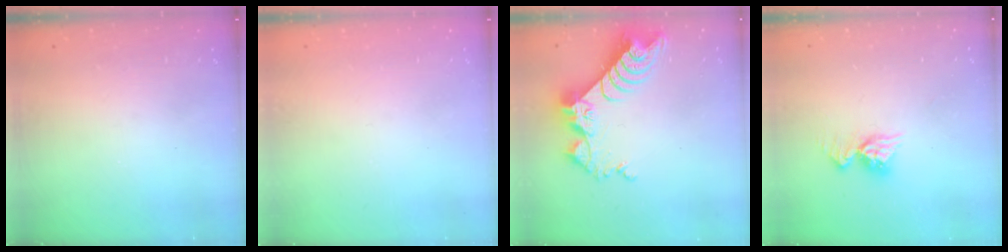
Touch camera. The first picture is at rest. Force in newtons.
{"total": 0.0}
{"total": 11.3, "press": 11.2, "slide": 0.8}
{"total": 9.4, "press": 9.4, "slide": 0.9}